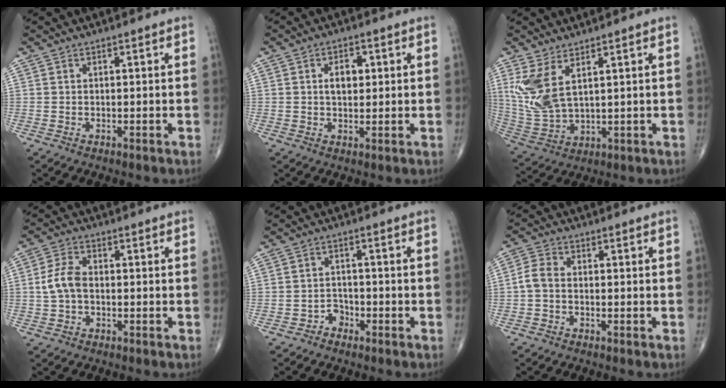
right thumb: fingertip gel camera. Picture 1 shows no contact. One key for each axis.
{"total": 4.4, "fx": 0.8, "fy": 2.8, "fz": 3.3, "tx": -0.042, "ty": 0.001, "tz": 0.012}
{"total": 9.4, "fx": 4.0, "fy": 4.0, "fz": 7.4, "tx": -0.169, "ty": -0.022, "tz": 0.096}
{"total": 5.2, "fx": -0.4, "fy": 3.3, "fz": 4.0, "tx": -0.087, "ty": 0.016, "tz": -0.013}
{"total": 2.5, "fx": -1.6, "fy": 1.8, "fz": 0.4, "tx": 0.004, "ty": 0.015, "tz": -0.034}
{"total": 3.4, "fx": -0.7, "fy": 2.3, "fz": 2.4, "tx": -0.049, "ty": 0.010, "tz": -0.022}